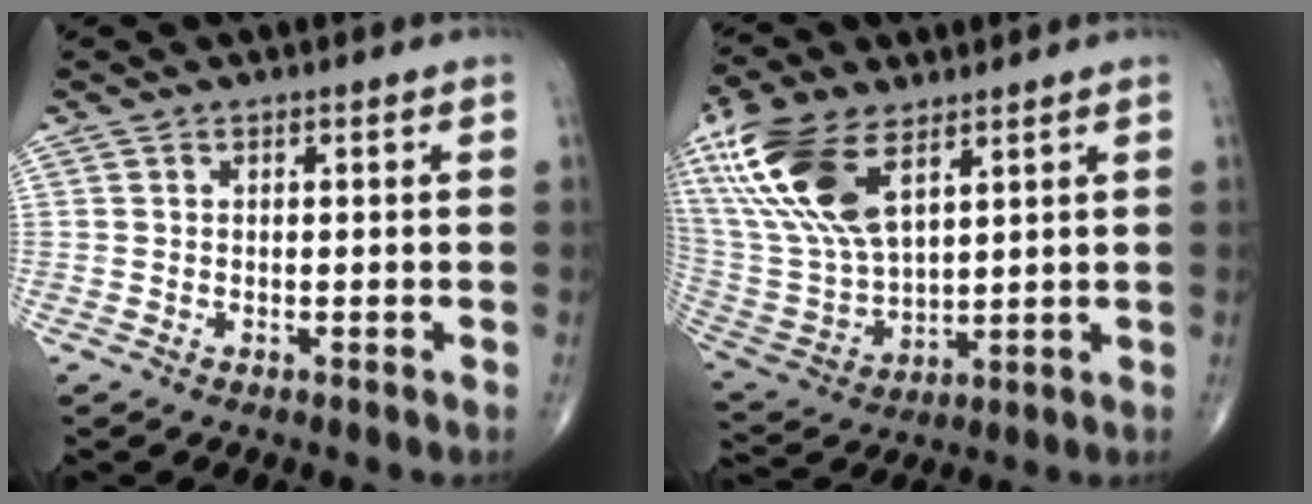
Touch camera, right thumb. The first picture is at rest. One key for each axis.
{"total": 18.9, "fx": 9.7, "fy": 9.0, "fz": 13.6, "tx": -0.291, "ty": -0.026, "tz": 0.198}